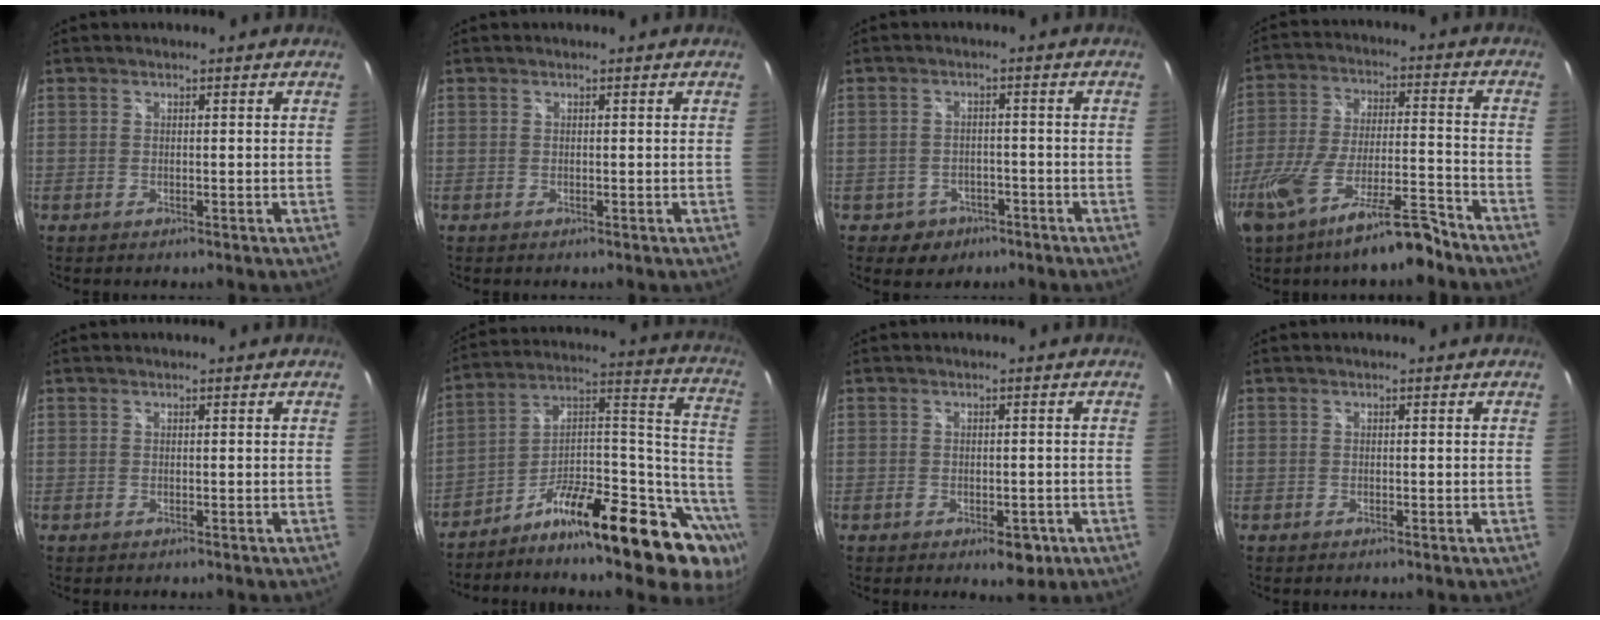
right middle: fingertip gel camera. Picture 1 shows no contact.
{"total": 0.0}
{"total": 5.1, "force": [-2.7, 4.2, 0.9], "torque": [-0.032, 0.007, -0.032]}
{"total": 17.2, "force": [-12.6, 2.9, 11.4], "torque": [-0.227, -0.035, -0.210]}
{"total": 0.0}
{"total": 24.2, "force": [-15.9, 6.2, 17.1], "torque": [-0.182, 0.040, -0.254]}
{"total": 4.7, "force": [-2.4, 2.4, 3.2], "torque": [-0.049, -0.011, -0.031]}
{"total": 0.0}